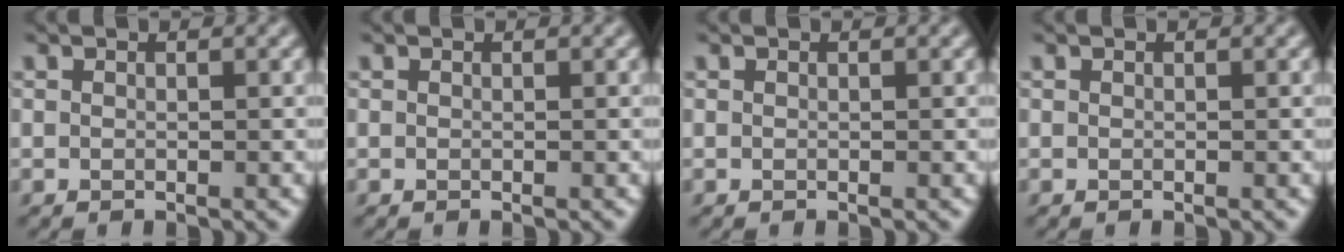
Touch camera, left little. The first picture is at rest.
{"total": 0.0}
{"total": 0.0}
{"total": 0.0}